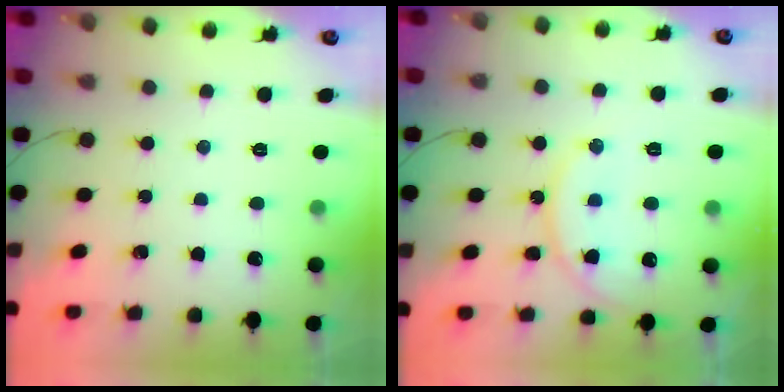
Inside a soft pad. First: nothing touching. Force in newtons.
{"total": 13.8, "press": 13.8, "slide": 1.3}